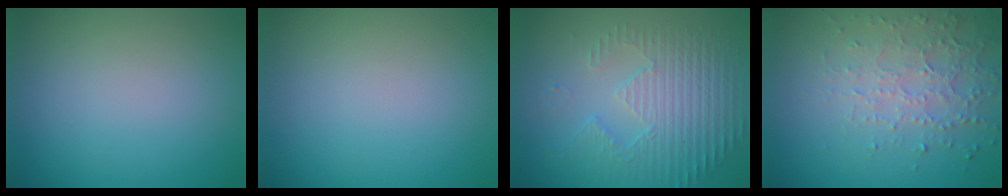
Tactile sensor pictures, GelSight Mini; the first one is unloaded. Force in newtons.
{"total": 0.0}
{"total": 5.6, "press": 3.5, "slide": 4.4}
{"total": 4.5, "press": 3.2, "slide": 3.2}